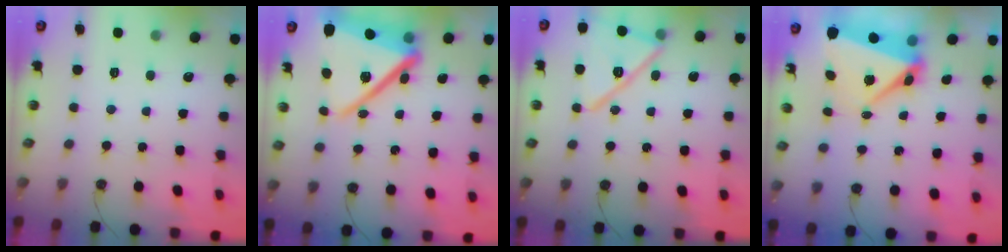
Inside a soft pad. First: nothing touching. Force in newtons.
{"total": 22.8, "press": 22.8, "slide": 1.8}
{"total": 16.1, "press": 16.1, "slide": 0.7}
{"total": 7.7, "press": 7.5, "slide": 1.8}